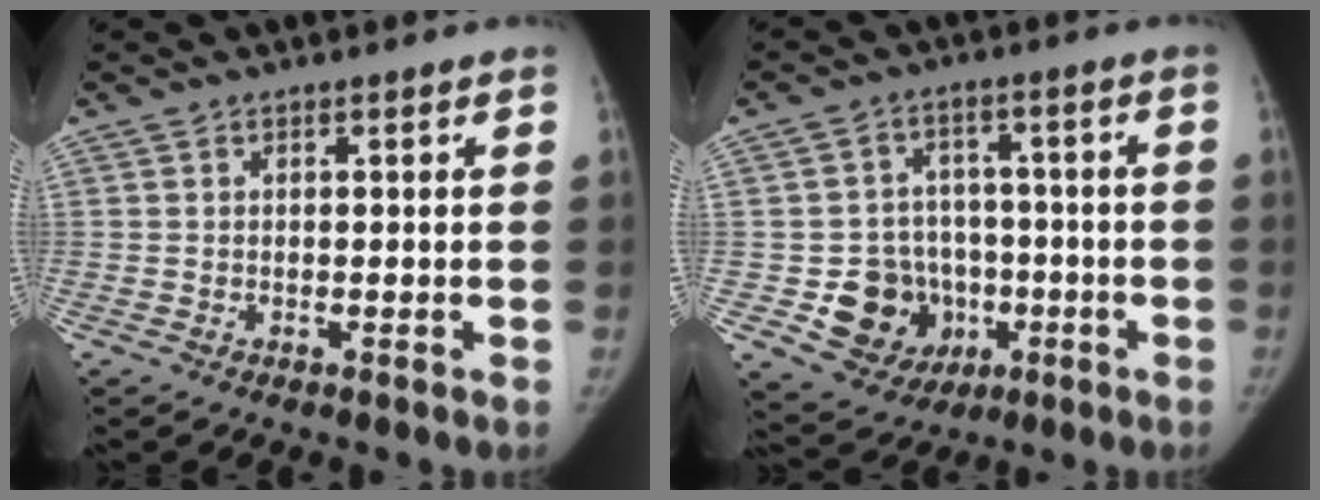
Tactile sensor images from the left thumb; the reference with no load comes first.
{"total": 11.8, "force": [-3.2, 10.3, 4.8], "torque": [-0.034, 0.022, -0.037]}